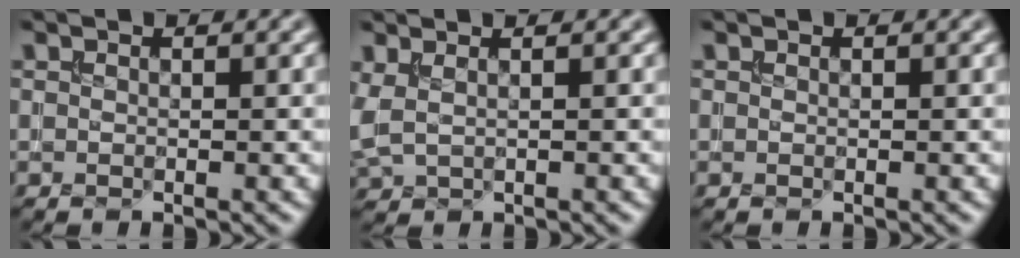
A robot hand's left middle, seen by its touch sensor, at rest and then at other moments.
{"total": 1.9, "force": [0.8, 1.0, 1.5], "torque": [-0.043, 0.004, 0.022]}
{"total": 0.0}